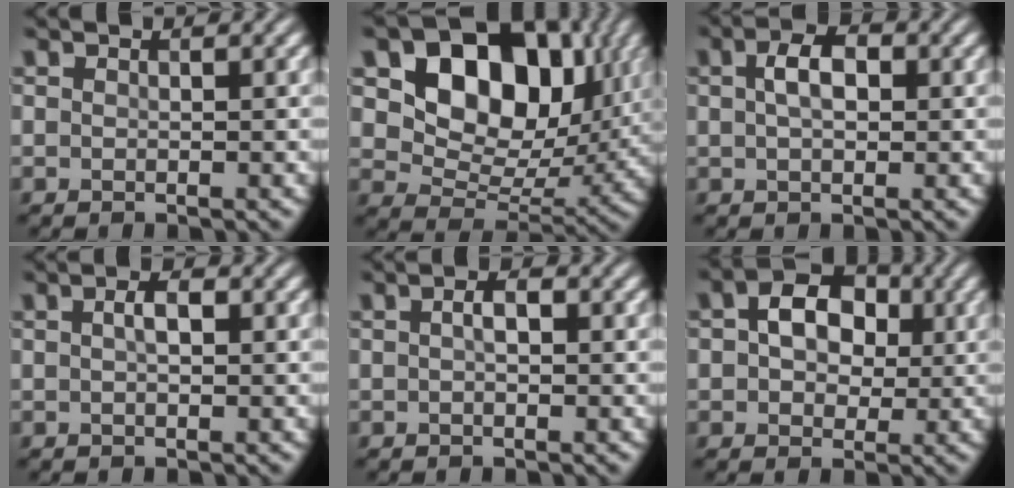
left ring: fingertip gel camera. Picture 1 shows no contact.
{"total": 12.7, "force": [4.2, 8.6, 8.4], "torque": [-0.128, -0.002, 0.074]}
{"total": 3.3, "force": [0.7, 1.9, 2.6], "torque": [-0.050, 0.007, 0.009]}
{"total": 1.7, "force": [0.3, 0.7, 1.5], "torque": [-0.028, 0.004, 0.003]}
{"total": 1.6, "force": [0.2, 0.7, 1.4], "torque": [-0.024, 0.001, 0.001]}
{"total": 6.3, "force": [1.3, 4.5, 4.2], "torque": [-0.073, 0.015, 0.001]}